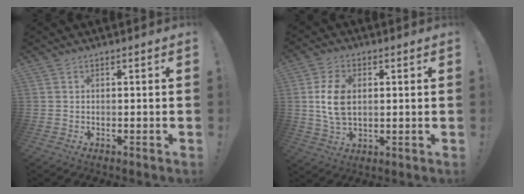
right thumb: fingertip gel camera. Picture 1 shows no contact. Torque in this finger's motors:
{"motor_torque": [0.01, 0.56, 0.65, -0.06, 0.23]}